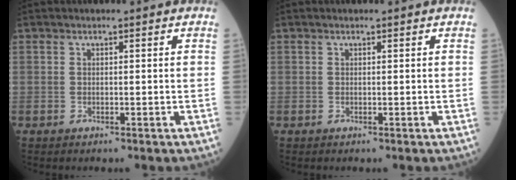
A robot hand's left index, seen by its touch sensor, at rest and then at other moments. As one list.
[{"total": 0.0}]